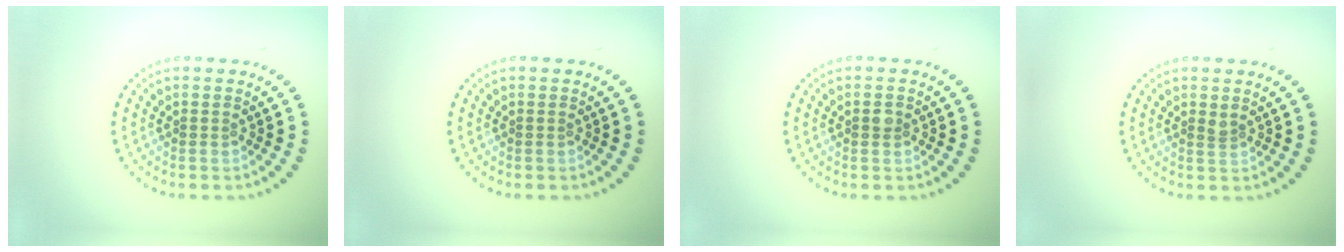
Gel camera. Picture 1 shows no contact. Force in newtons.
{"total": 0.0}
{"total": 1.0, "press": 1.0, "slide": 0.1}
{"total": 0.8, "press": 0.5, "slide": 0.5}